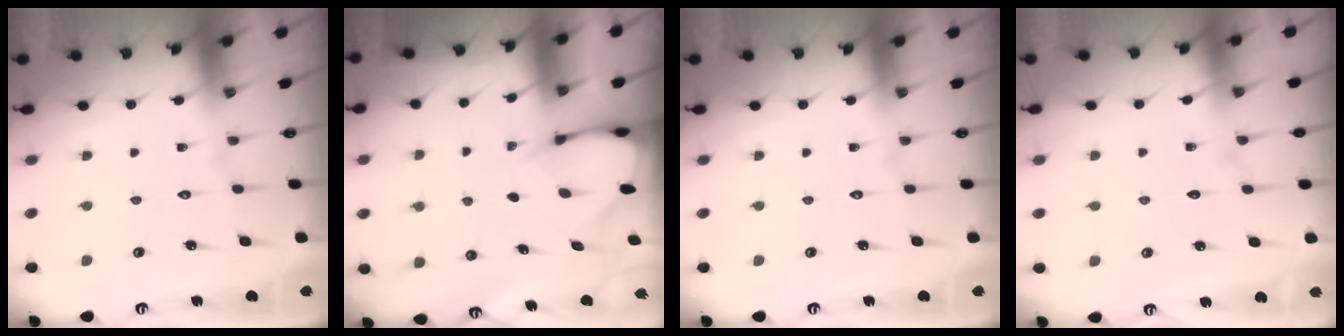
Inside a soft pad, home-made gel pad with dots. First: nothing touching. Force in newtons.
{"total": 2.7, "press": 2.7, "slide": 0.4}
{"total": 0.0}
{"total": 3.1, "press": 3.1, "slide": 0.3}